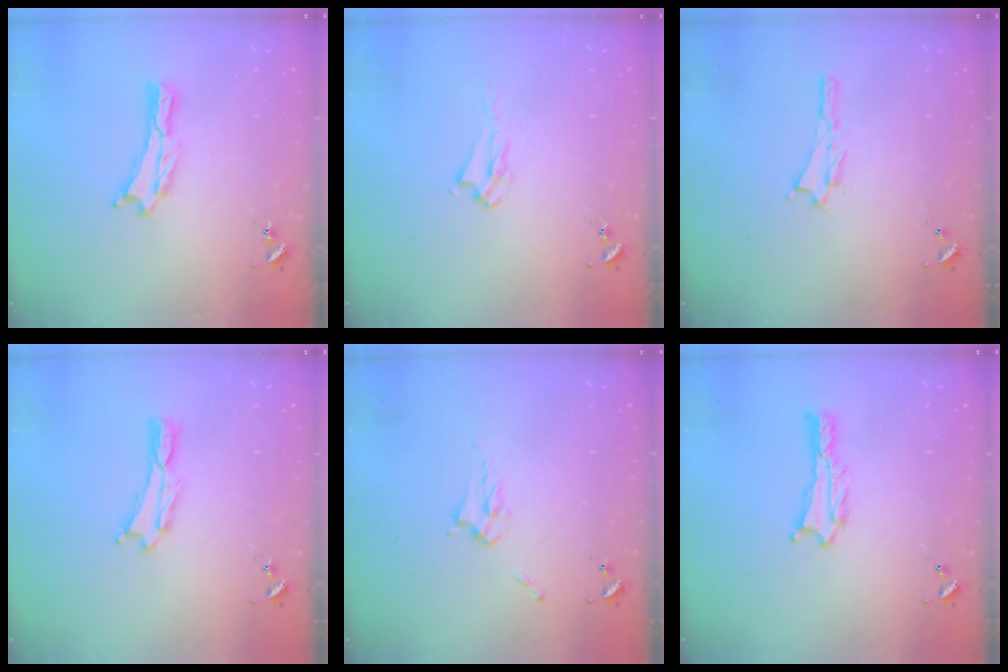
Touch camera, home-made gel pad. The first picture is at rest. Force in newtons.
{"total": 2.2, "press": 2.2, "slide": 0.4}
{"total": 0.8, "press": 0.8, "slide": 0.2}
{"total": 0.0}
{"total": 2.9, "press": 2.9, "slide": 0.4}
{"total": 0.9, "press": 0.8, "slide": 0.1}